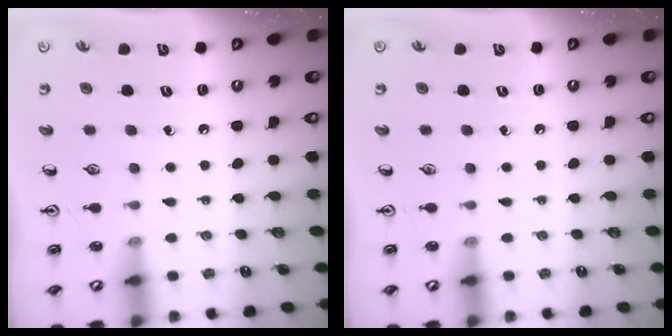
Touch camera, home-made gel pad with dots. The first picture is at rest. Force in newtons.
{"total": 0.0}